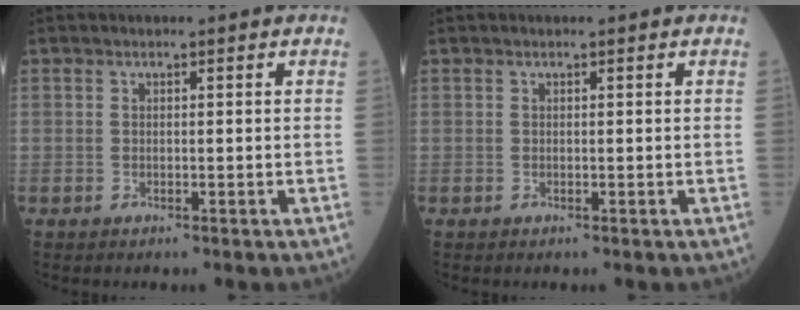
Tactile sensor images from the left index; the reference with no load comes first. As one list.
[{"total": 0.0}]